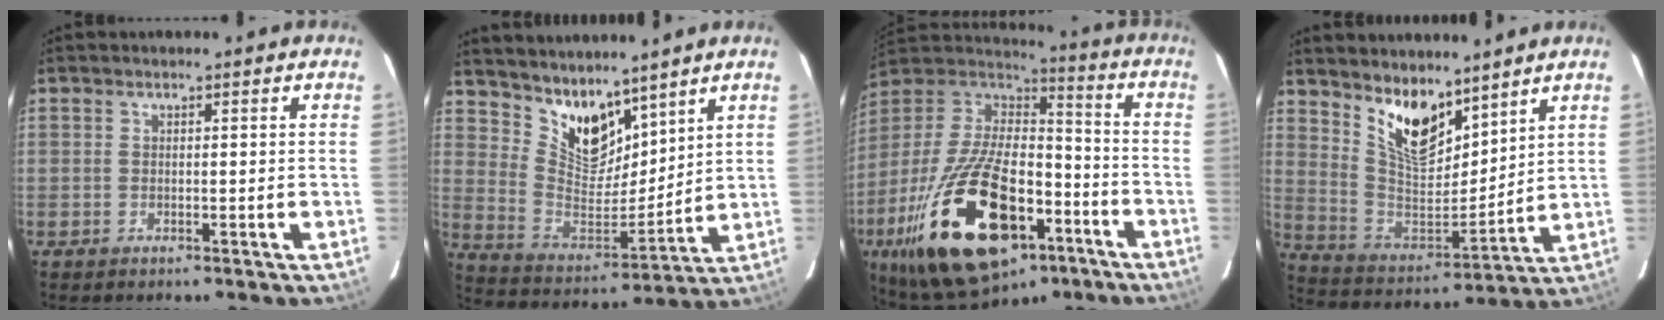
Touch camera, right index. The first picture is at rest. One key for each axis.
{"total": 12.3, "fx": 9.7, "fy": 5.8, "fz": 4.9, "tx": -0.095, "ty": -0.005, "tz": 0.196}
{"total": 30.4, "fx": -14.6, "fy": 14.9, "fz": 22.1, "tx": -0.435, "ty": -0.021, "tz": -0.233}
{"total": 12.9, "fx": 9.1, "fy": 5.6, "fz": 7.2, "tx": -0.137, "ty": -0.009, "tz": 0.181}